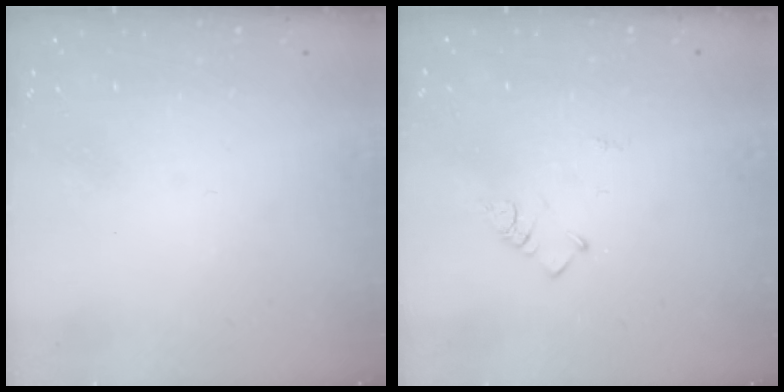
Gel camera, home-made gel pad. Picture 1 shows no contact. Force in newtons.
{"total": 2.8, "press": 2.8, "slide": 0.5}